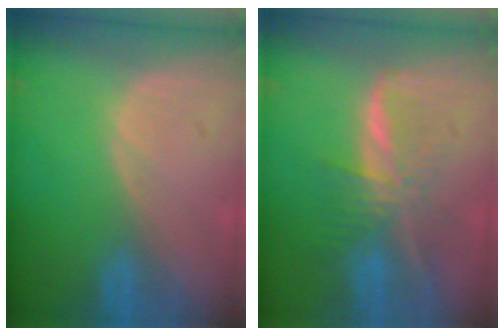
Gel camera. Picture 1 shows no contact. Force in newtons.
{"total": 7.9, "press": 6.6, "slide": 4.2}